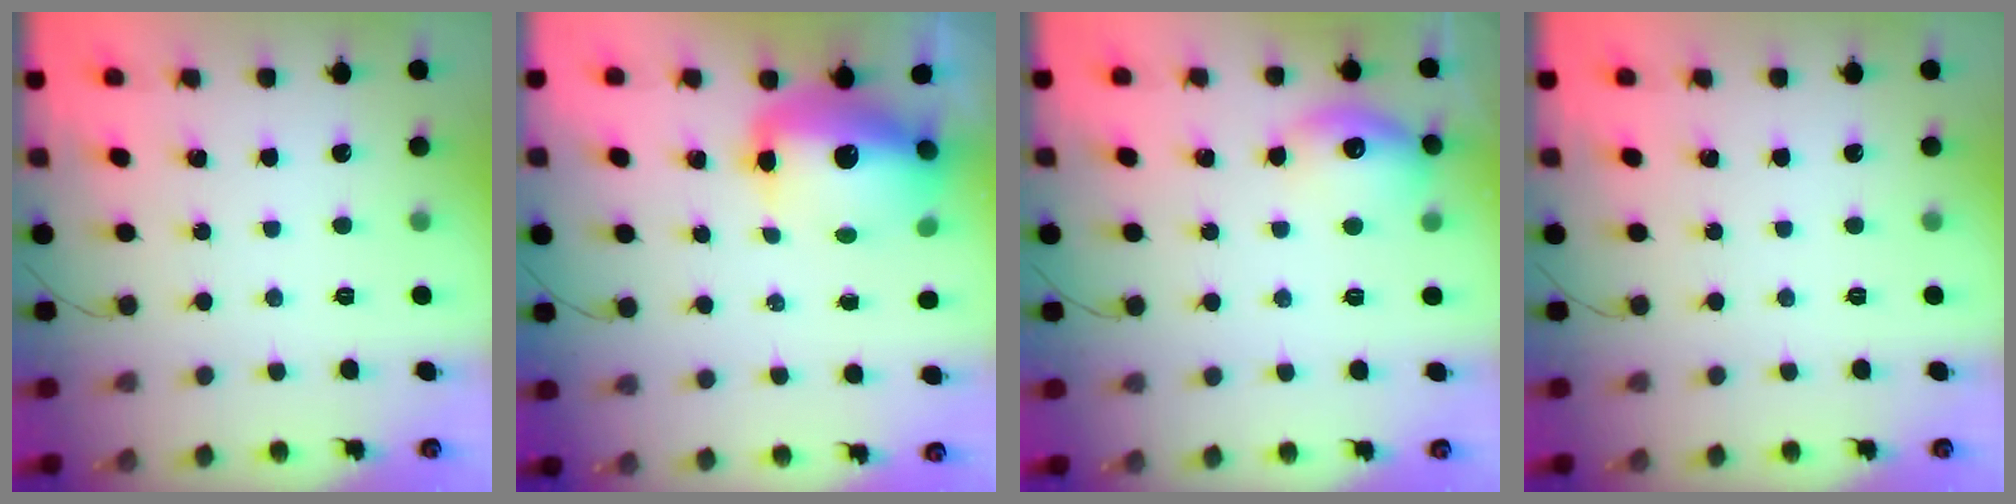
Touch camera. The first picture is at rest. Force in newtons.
{"total": 14.2, "press": 13.8, "slide": 3.3}
{"total": 12.5, "press": 12.5, "slide": 0.7}
{"total": 0.0}